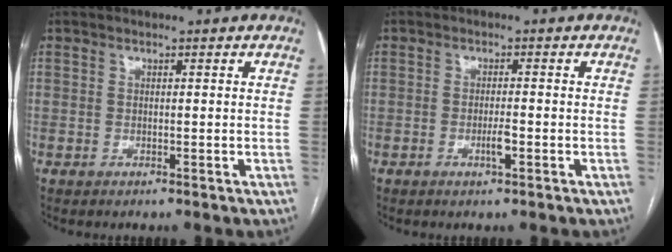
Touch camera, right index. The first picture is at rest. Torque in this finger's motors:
{"motor_torque": [0.67, 0.16, 0.29, 0.07]}